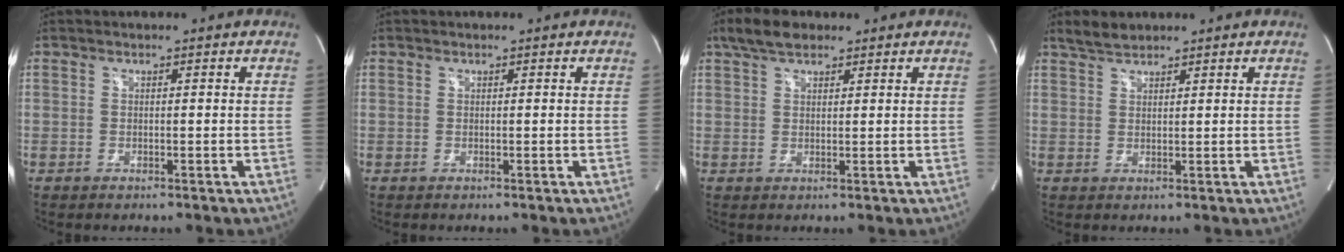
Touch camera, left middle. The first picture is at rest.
{"total": 0.0}
{"total": 4.9, "force": [3.6, 2.0, 2.7], "torque": [-0.060, 0.019, 0.068]}
{"total": 2.8, "force": [2.5, 0.8, 0.8], "torque": [-0.022, 0.012, 0.049]}